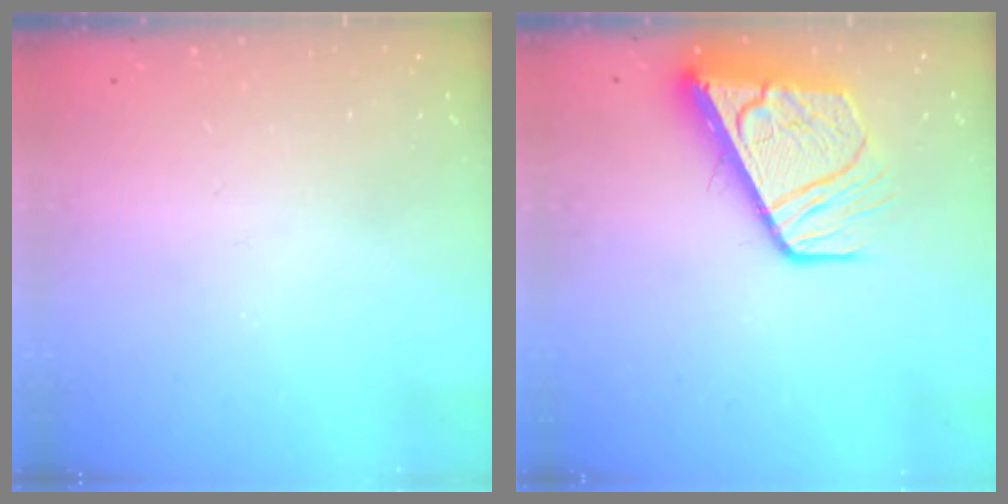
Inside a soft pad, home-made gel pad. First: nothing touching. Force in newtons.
{"total": 11.8, "press": 11.8, "slide": 1.4}